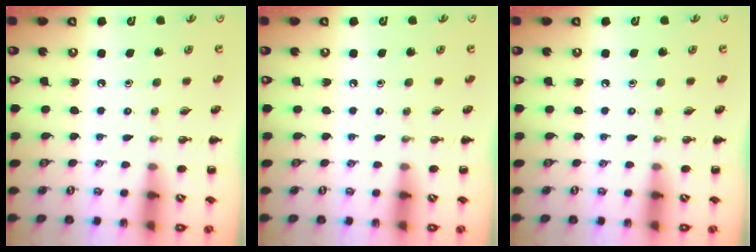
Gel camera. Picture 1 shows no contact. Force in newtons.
{"total": 0.0}
{"total": 0.0}